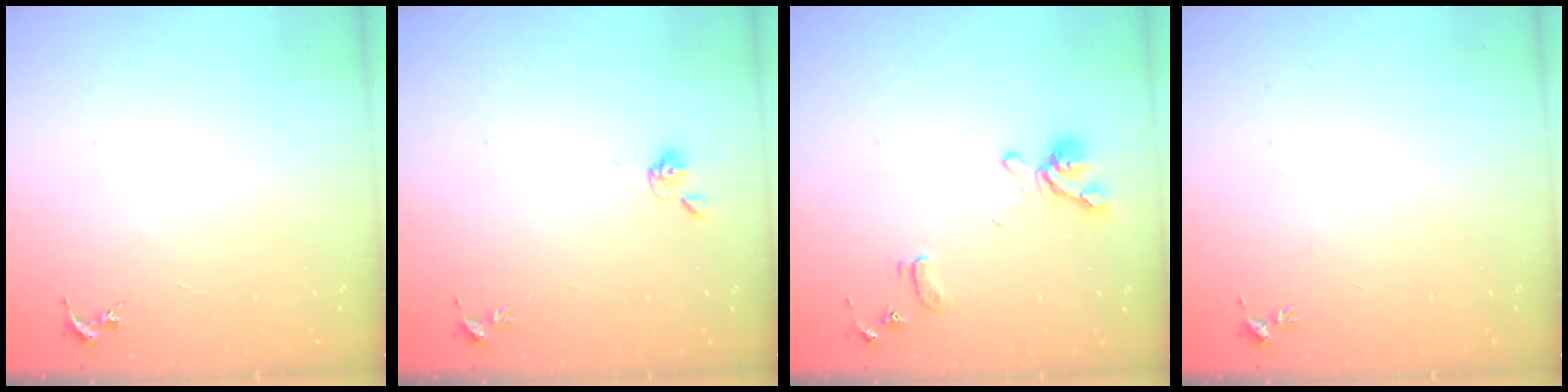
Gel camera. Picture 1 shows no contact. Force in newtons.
{"total": 4.8, "press": 4.8, "slide": 0.8}
{"total": 12.8, "press": 12.7, "slide": 1.4}
{"total": 3.4, "press": 3.3, "slide": 0.5}